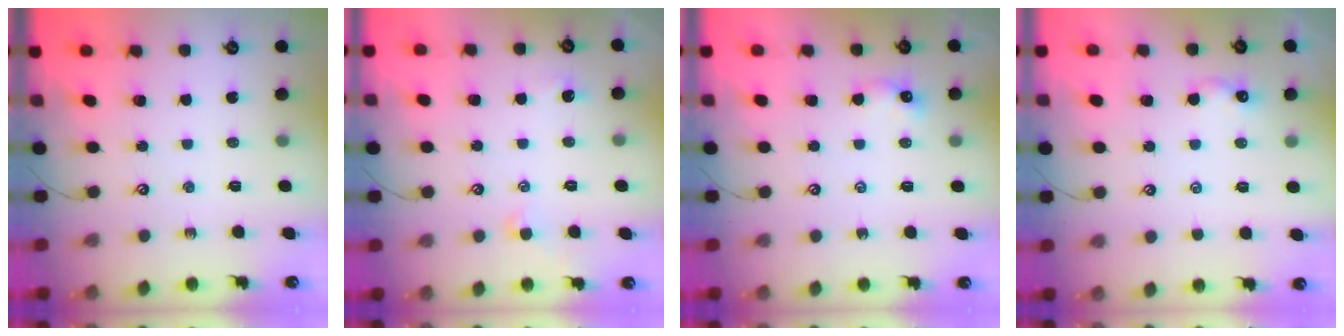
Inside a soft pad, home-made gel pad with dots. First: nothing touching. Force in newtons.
{"total": 0.9, "press": 0.6, "slide": 0.6}
{"total": 5.2, "press": 5.1, "slide": 0.6}
{"total": 1.6, "press": 1.6, "slide": 0.4}